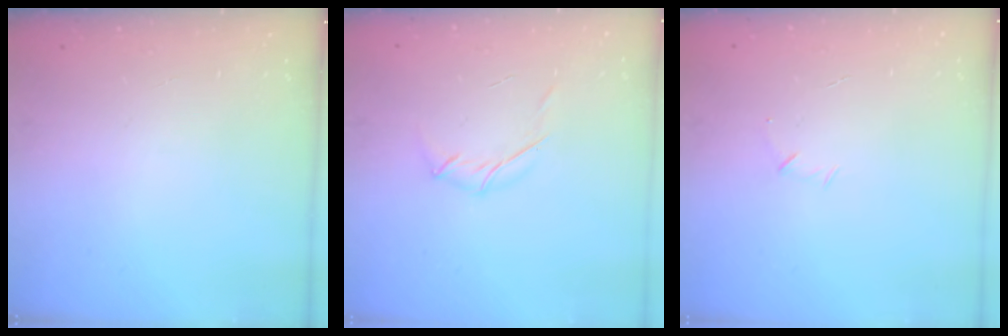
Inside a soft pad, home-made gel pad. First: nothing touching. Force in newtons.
{"total": 4.8, "press": 4.7, "slide": 1.2}
{"total": 3.8, "press": 3.6, "slide": 1.0}